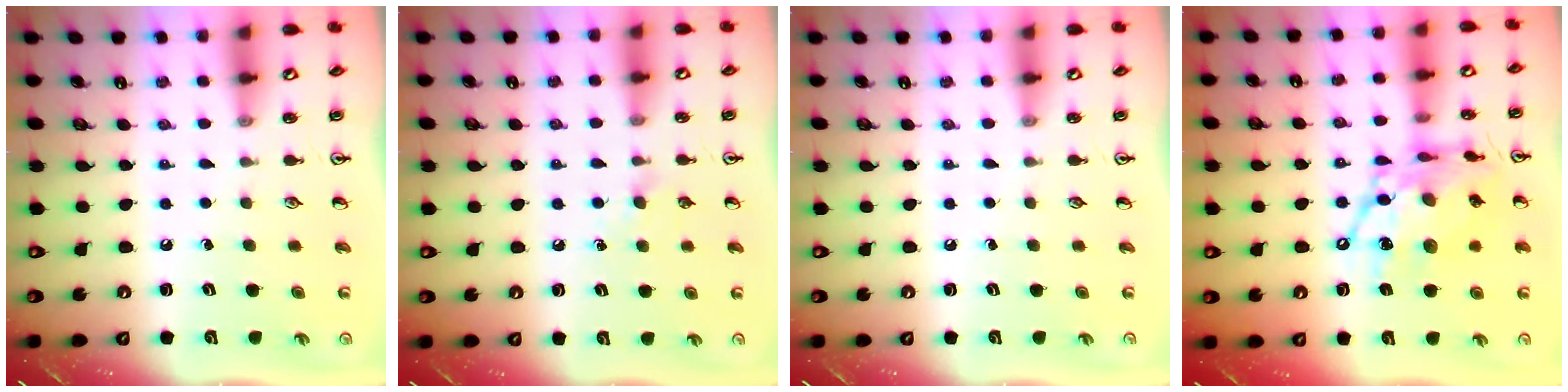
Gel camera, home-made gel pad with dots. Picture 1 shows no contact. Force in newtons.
{"total": 4.0, "press": 4.0, "slide": 0.6}
{"total": 0.0}
{"total": 17.4, "press": 17.3, "slide": 1.7}